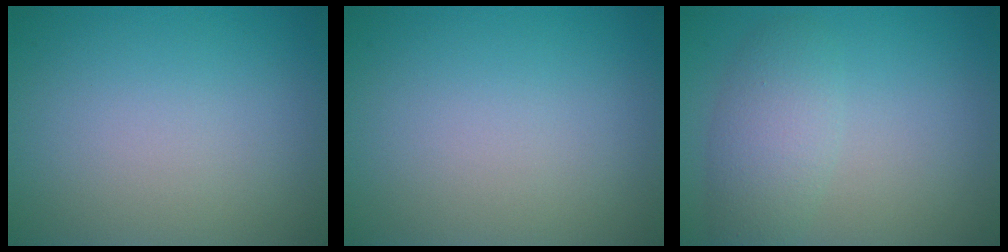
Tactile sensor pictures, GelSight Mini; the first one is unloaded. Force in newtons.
{"total": 0.0}
{"total": 3.4, "press": 3.4, "slide": 0.2}